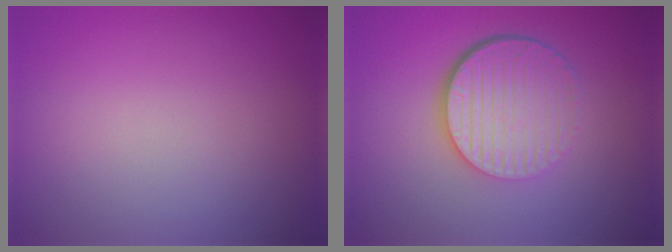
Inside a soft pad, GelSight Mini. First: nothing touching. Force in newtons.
{"total": 6.1, "press": 4.2, "slide": 4.4}